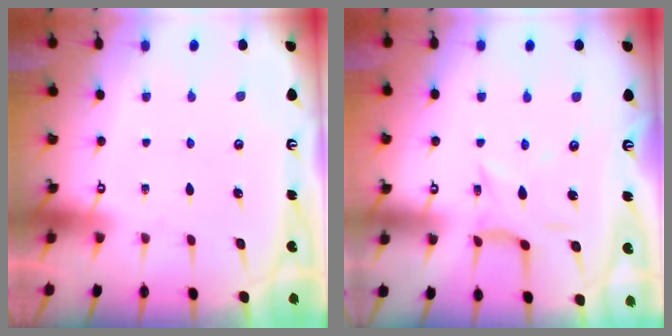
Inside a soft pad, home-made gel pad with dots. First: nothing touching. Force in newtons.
{"total": 5.8, "press": 5.8, "slide": 0.2}